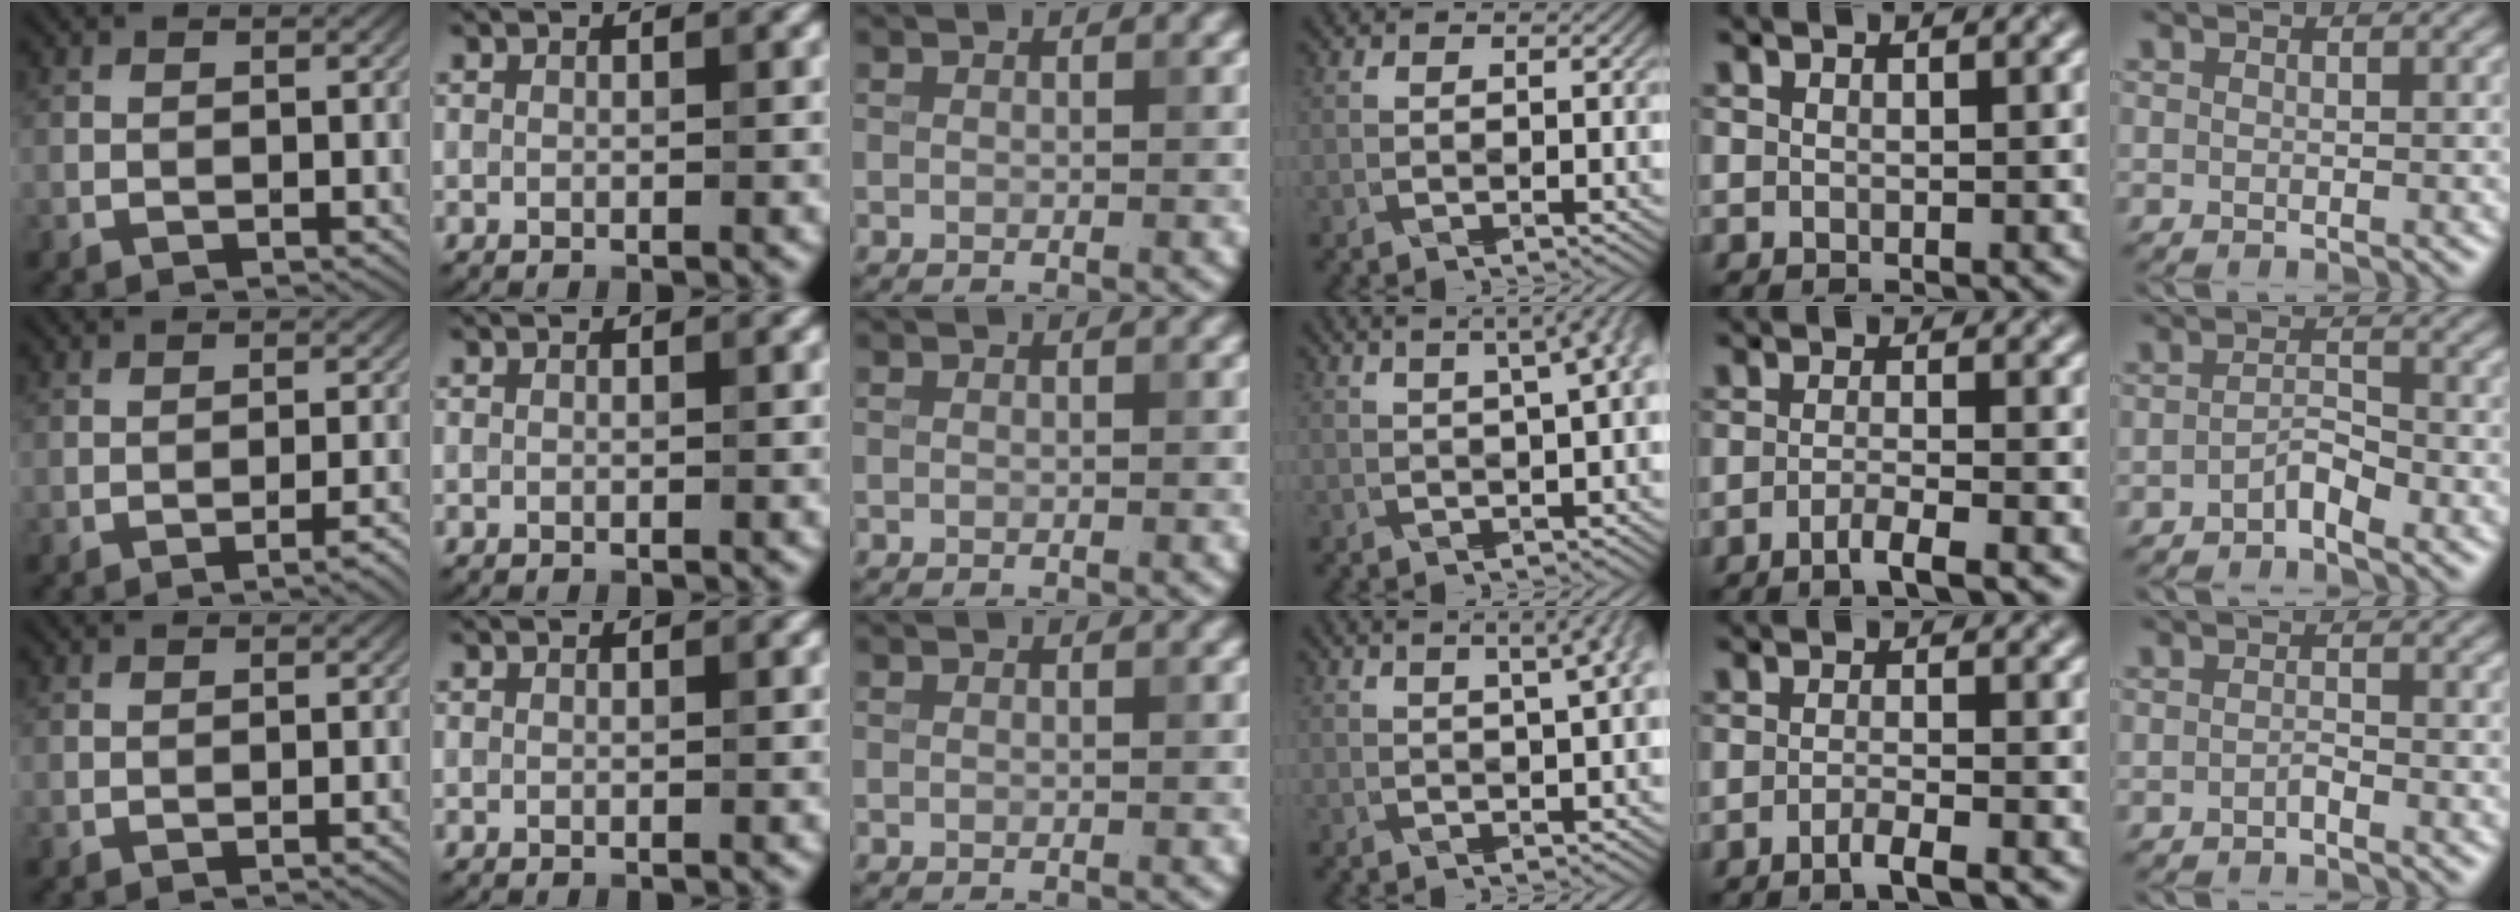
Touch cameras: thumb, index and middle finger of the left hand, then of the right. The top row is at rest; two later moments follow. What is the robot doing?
{"motion": "pour", "object": "sugar"}